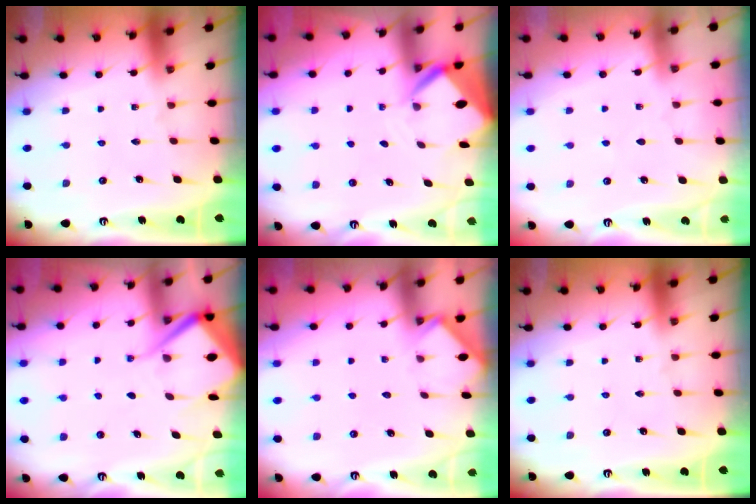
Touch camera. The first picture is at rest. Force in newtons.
{"total": 4.2, "press": 4.2, "slide": 0.2}
{"total": 2.8, "press": 2.8, "slide": 0.4}
{"total": 8.9, "press": 8.8, "slide": 0.8}
{"total": 2.5, "press": 2.5, "slide": 0.4}
{"total": 0.0}